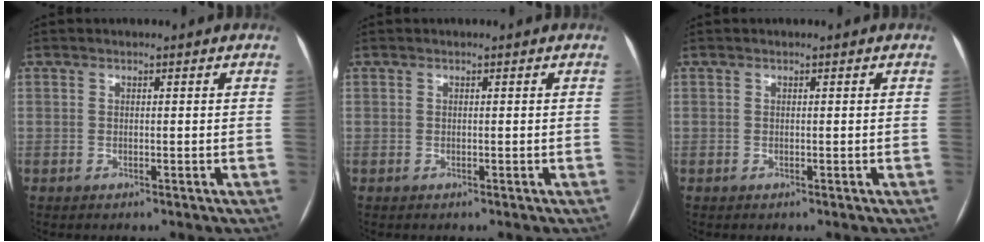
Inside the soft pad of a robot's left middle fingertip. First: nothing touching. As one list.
[{"total": 0.0}, {"total": 0.0}]